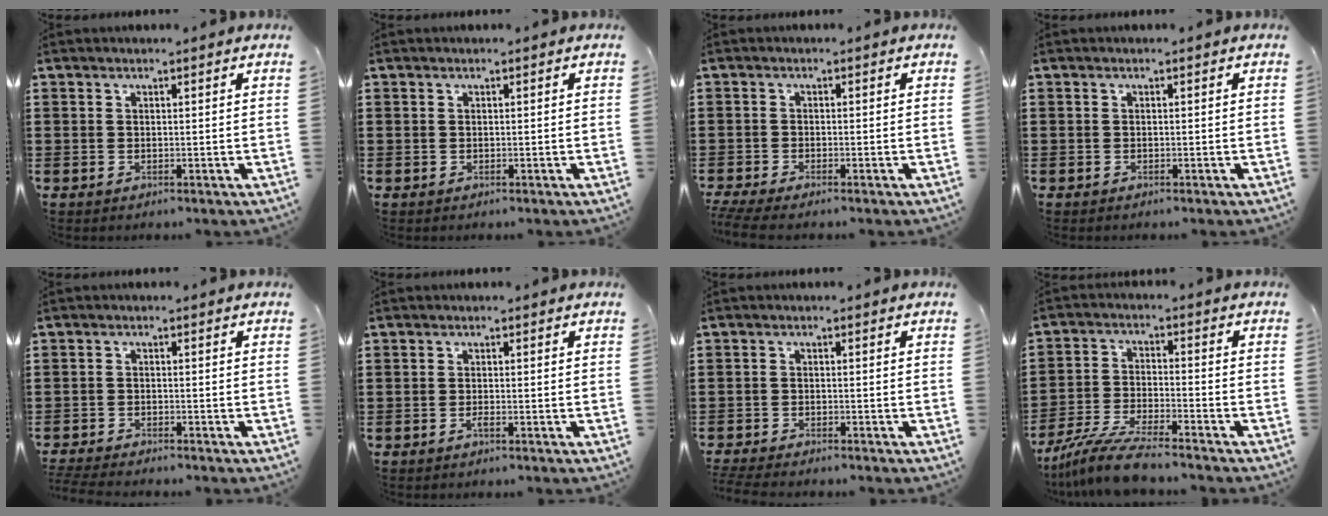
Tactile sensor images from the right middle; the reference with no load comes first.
{"total": 0.0}
{"total": 1.9, "force": [-1.7, -0.1, 0.9], "torque": [-0.030, -0.008, -0.037]}
{"total": 0.0}
{"total": 2.4, "force": [-2.4, -0.1, 0.3], "torque": [-0.016, -0.007, -0.051]}
{"total": 0.9, "force": [-0.5, 0.1, 0.7], "torque": [-0.014, -0.002, -0.010]}
{"total": 2.1, "force": [-2.1, -0.1, 0.3], "torque": [-0.017, -0.007, -0.045]}
{"total": 8.4, "force": [-7.5, 0.2, 3.8], "torque": [-0.085, -0.005, -0.148]}